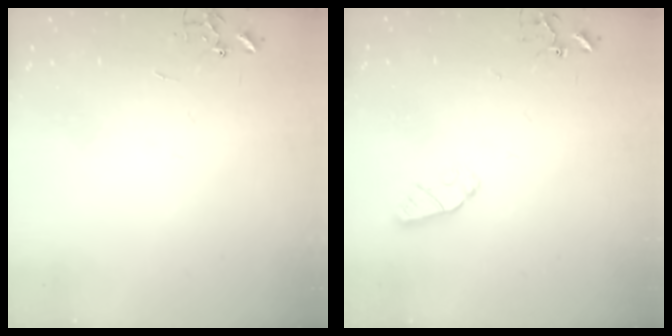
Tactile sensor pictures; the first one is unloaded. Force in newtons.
{"total": 5.2, "press": 5.2, "slide": 0.7}